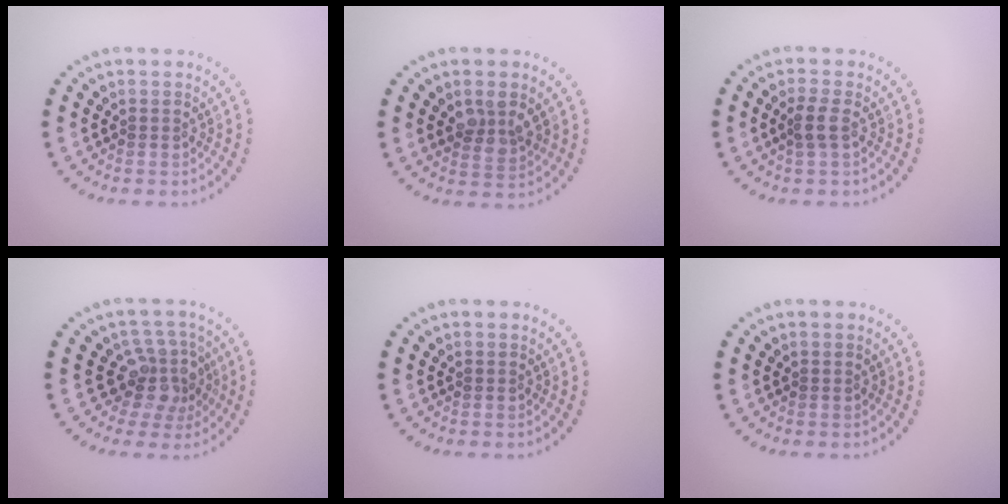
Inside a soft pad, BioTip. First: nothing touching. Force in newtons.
{"total": 2.7, "press": 2.4, "slide": 1.2}
{"total": 1.4, "press": 1.3, "slide": 0.6}
{"total": 3.7, "press": 2.9, "slide": 2.3}
{"total": 0.0}
{"total": 0.0}